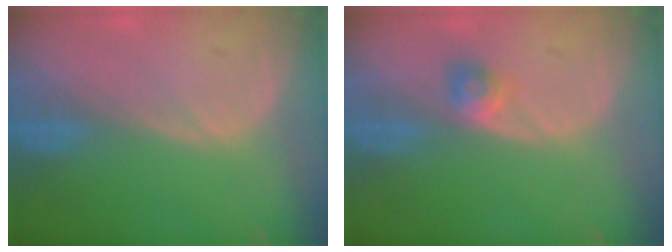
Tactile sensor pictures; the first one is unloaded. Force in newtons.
{"total": 2.6, "press": 2.3, "slide": 1.2}